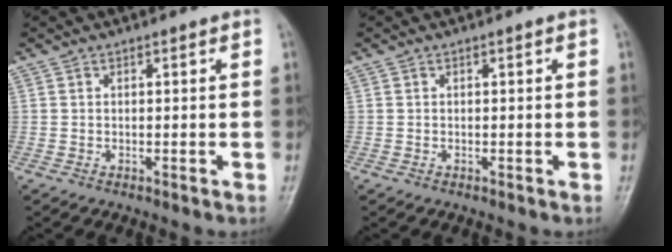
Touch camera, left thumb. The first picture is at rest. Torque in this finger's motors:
{"motor_torque": [0.00, 0.00, 0.00, 0.00, 0.00]}